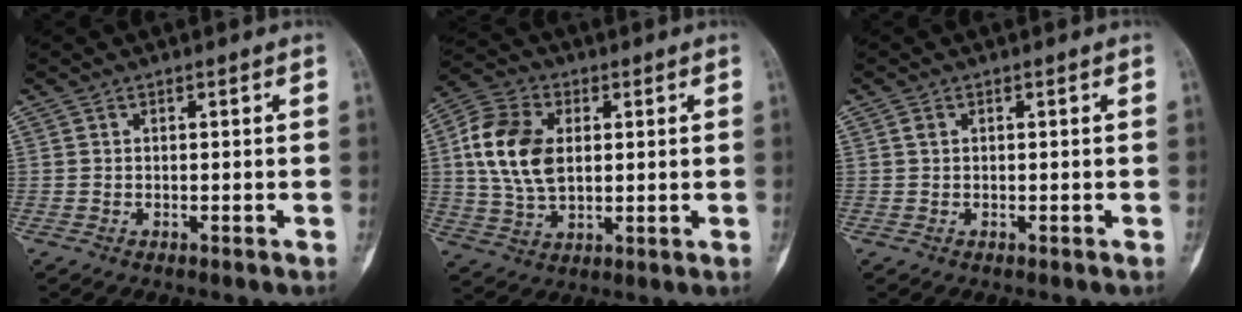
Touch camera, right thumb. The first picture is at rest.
{"total": 13.1, "force": [2.1, 8.4, 9.9], "torque": [-0.193, 0.005, 0.038]}
{"total": 0.6, "force": [0.2, 0.5, 0.4], "torque": [-0.003, 0.002, 0.003]}